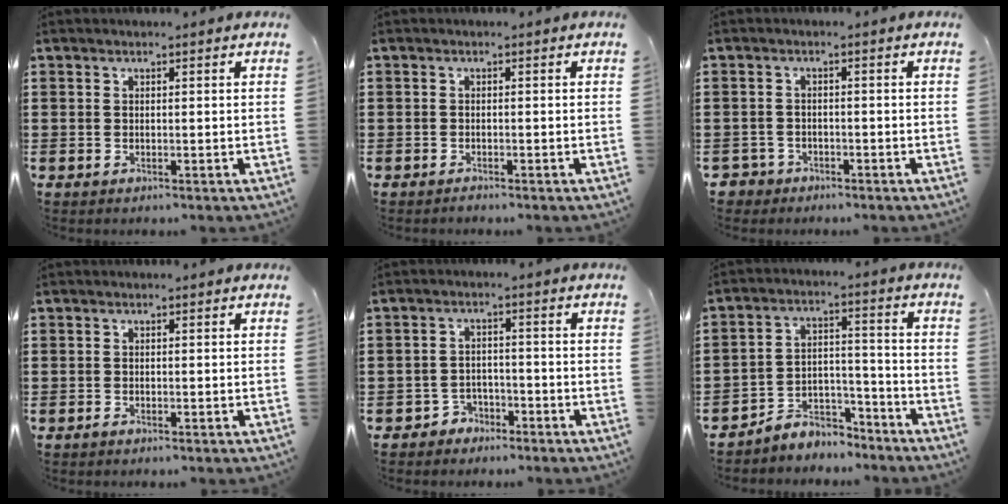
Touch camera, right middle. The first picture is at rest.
{"total": 0.6, "force": [-0.6, -0.1, 0.0], "torque": [0.000, -0.001, -0.012]}
{"total": 2.0, "force": [-1.7, 1.1, 0.0], "torque": [-0.013, -0.002, -0.041]}
{"total": 0.6, "force": [-0.5, 0.1, 0.3], "torque": [-0.007, -0.003, -0.009]}
{"total": 2.8, "force": [-2.5, 1.2, 0.0], "torque": [-0.010, 0.002, -0.056]}
{"total": 4.9, "force": [-4.6, 1.8, 0.2], "torque": [-0.007, 0.012, -0.095]}